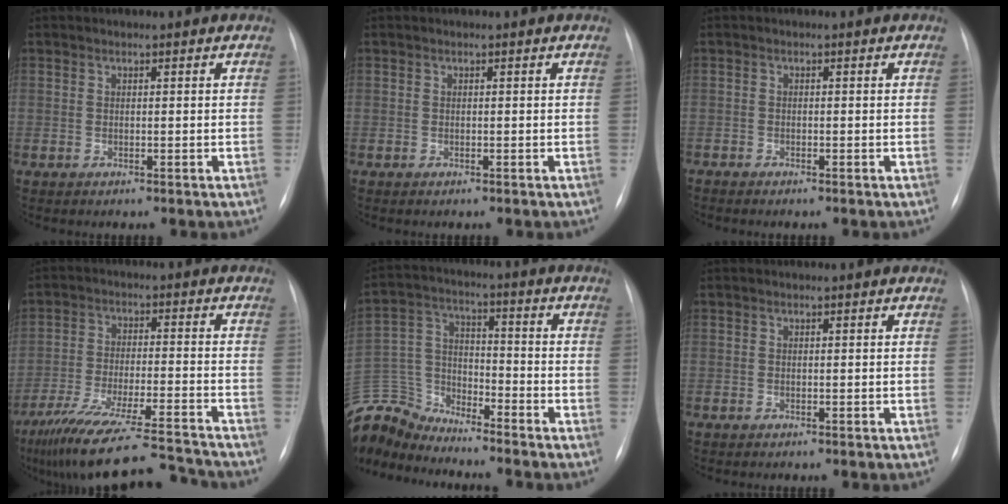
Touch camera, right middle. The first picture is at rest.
{"total": 0.0}
{"total": 0.6, "force": [-0.6, 0.0, 0.1], "torque": [0.001, 0.000, -0.011]}
{"total": 19.0, "force": [-17.0, 0.7, 8.3], "torque": [-0.143, -0.024, -0.268]}
{"total": 12.0, "force": [-11.8, 1.9, 0.3], "torque": [-0.015, 0.038, -0.235]}
{"total": 0.0}